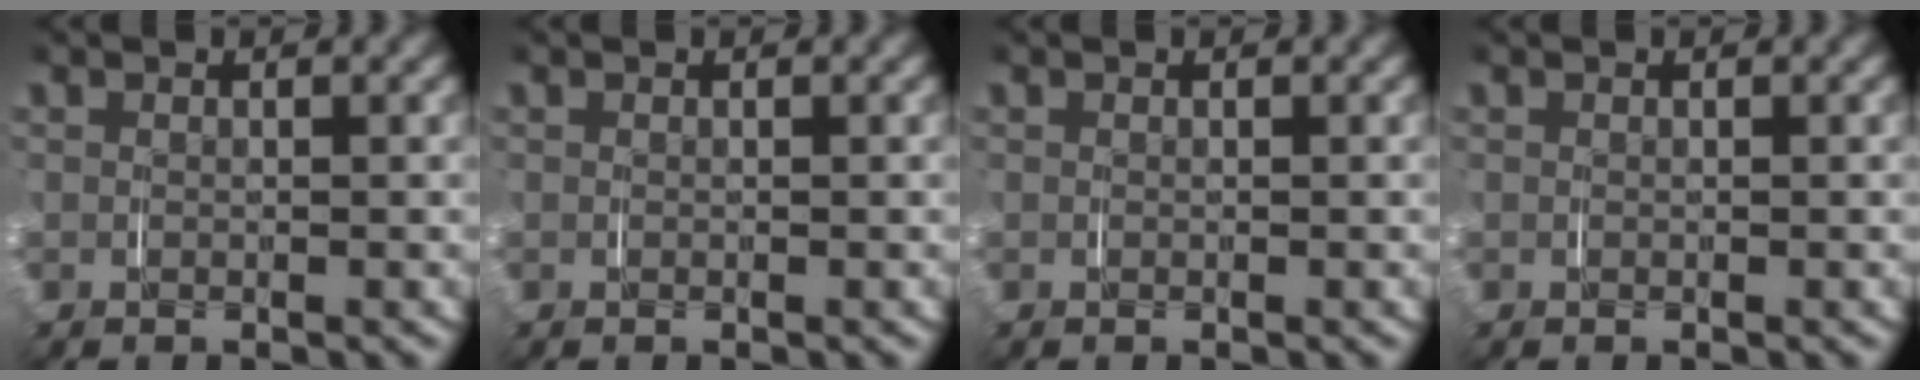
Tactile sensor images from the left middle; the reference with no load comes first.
{"total": 0.0}
{"total": 0.0}
{"total": 0.0}